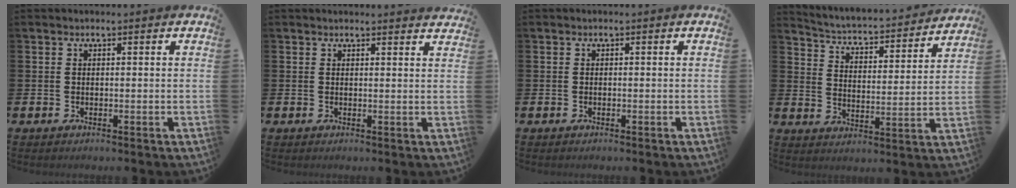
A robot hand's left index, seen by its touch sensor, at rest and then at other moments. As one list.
[{"total": 1.5, "force": [1.5, 0.0, -0.1], "torque": [0.009, -0.012, 0.026]}, {"total": 0.0}, {"total": 4.0, "force": [3.8, 0.8, 1.0], "torque": [-0.046, -0.038, 0.055]}]